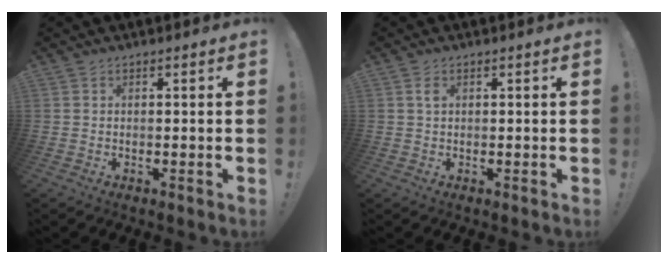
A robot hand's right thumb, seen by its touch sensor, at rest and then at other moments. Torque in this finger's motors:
{"motor_torque": [-0.05, -0.06, -0.09, -0.03, -0.01]}